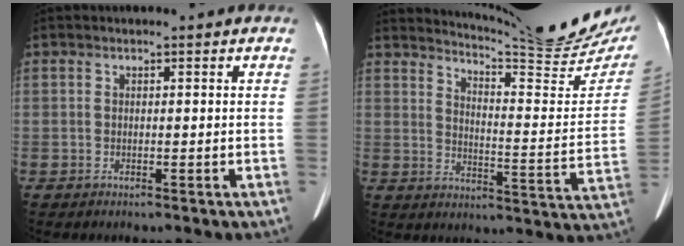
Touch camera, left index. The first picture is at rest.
{"total": 19.9, "force": [18.7, 0.5, 6.8], "torque": [-0.106, -0.093, 0.231]}